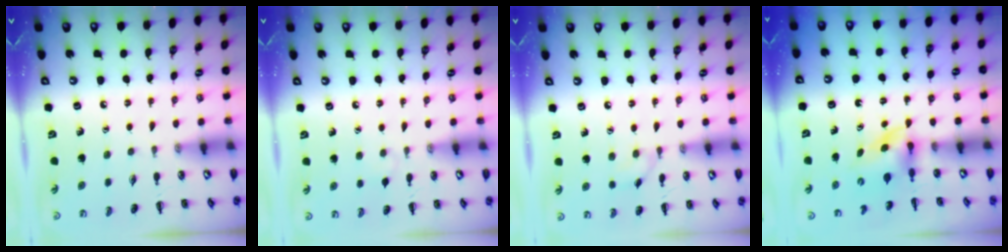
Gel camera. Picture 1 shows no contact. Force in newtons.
{"total": 2.6, "press": 2.4, "slide": 1.1}
{"total": 3.2, "press": 2.9, "slide": 1.3}
{"total": 3.2, "press": 3.0, "slide": 1.1}